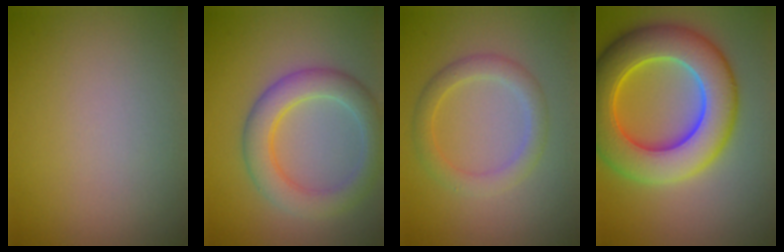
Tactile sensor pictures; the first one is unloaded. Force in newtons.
{"total": 4.9, "press": 4.9, "slide": 0.2}
{"total": 2.7, "press": 2.7, "slide": 0.1}
{"total": 10.7, "press": 10.7, "slide": 0.4}